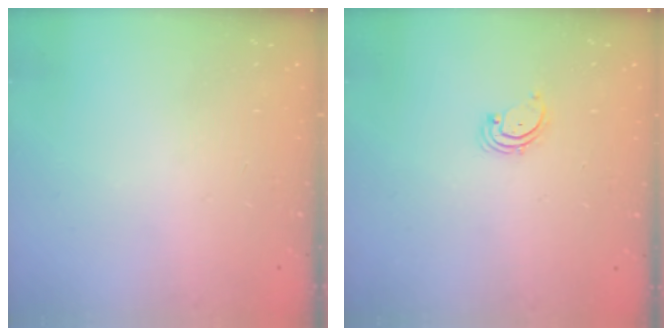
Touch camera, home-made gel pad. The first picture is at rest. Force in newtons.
{"total": 1.7, "press": 1.6, "slide": 0.2}